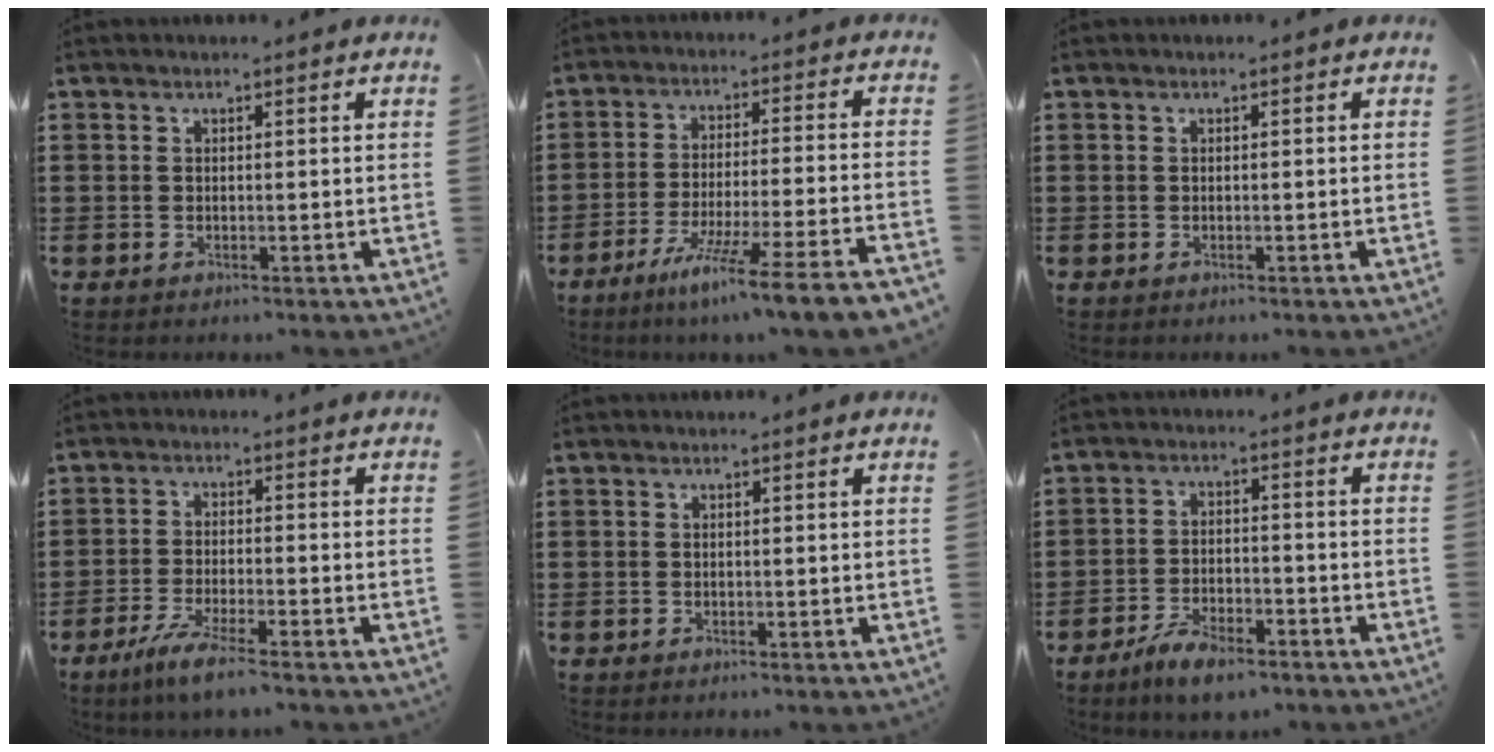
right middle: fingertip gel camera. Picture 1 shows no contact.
{"total": 8.5, "force": [-6.7, -1.5, 5.0], "torque": [-0.084, -0.015, -0.129]}
{"total": 0.0}
{"total": 4.7, "force": [-3.6, -0.1, 3.0], "torque": [-0.069, -0.017, -0.068]}
{"total": 0.0}
{"total": 4.9, "force": [-4.1, 1.2, 2.4], "torque": [-0.053, 0.001, -0.080]}